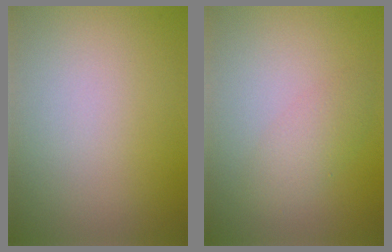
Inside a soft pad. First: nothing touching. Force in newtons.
{"total": 2.2, "press": 2.2, "slide": 0.1}